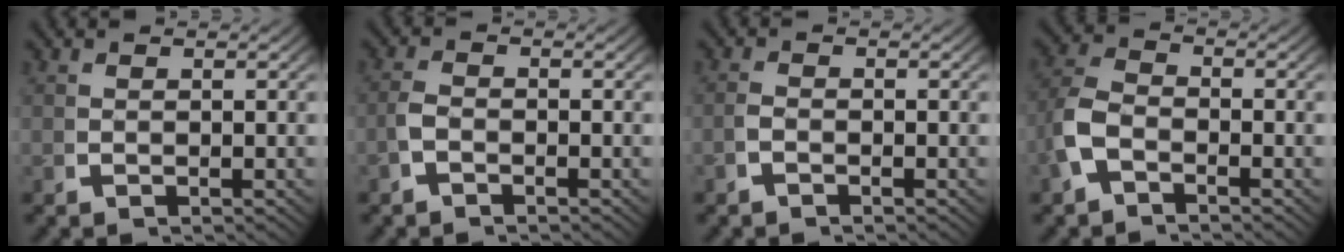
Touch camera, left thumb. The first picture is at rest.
{"total": 1.6, "force": [-1.1, 0.8, 0.8], "torque": [-0.021, -0.002, -0.024]}
{"total": 1.0, "force": [-0.9, 0.3, 0.4], "torque": [-0.010, -0.002, -0.020]}
{"total": 4.1, "force": [-1.5, 2.9, 2.6], "torque": [-0.070, -0.010, -0.026]}